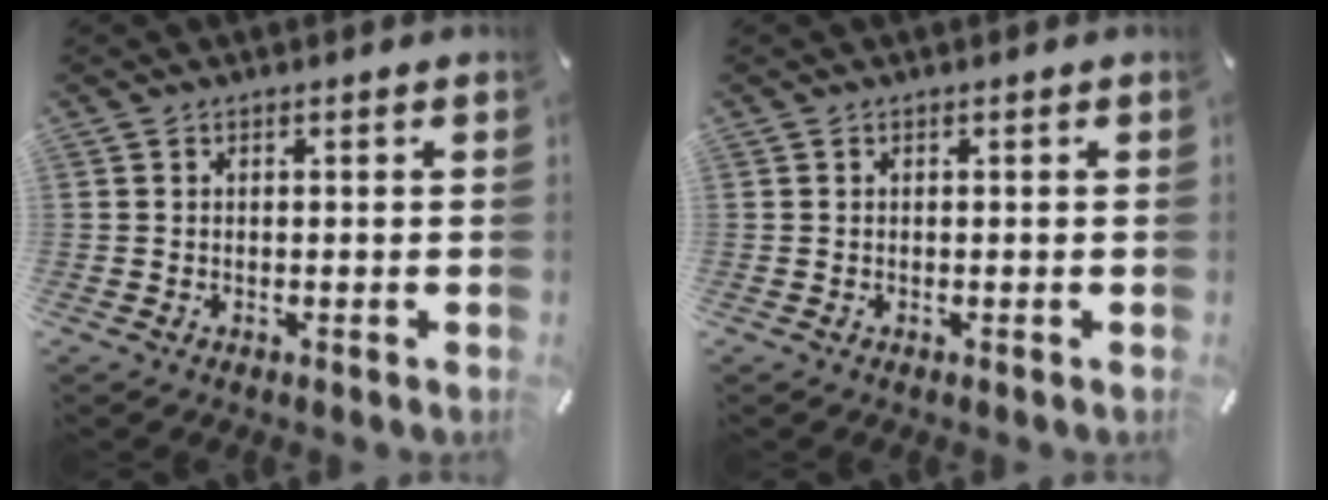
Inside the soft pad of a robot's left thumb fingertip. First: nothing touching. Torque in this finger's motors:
{"motor_torque": [-0.06, -0.09, -0.01, 0.05, -0.01]}